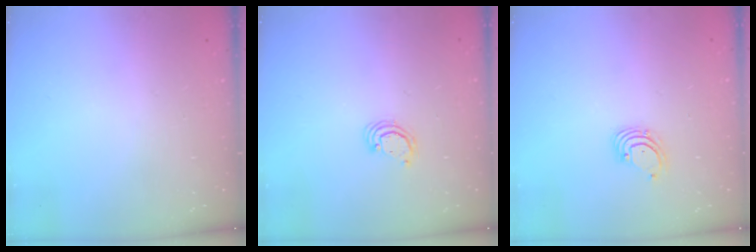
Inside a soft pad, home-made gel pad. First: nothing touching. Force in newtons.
{"total": 2.5, "press": 2.5, "slide": 0.2}
{"total": 1.8, "press": 1.8, "slide": 0.2}